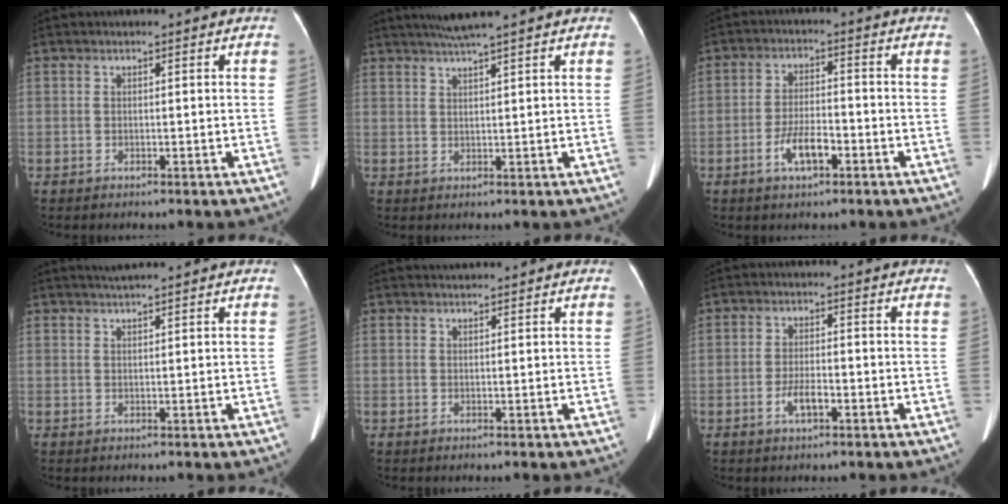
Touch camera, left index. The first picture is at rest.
{"total": 4.4, "force": [3.6, -1.1, 2.3], "torque": [-0.040, 0.014, 0.069]}
{"total": 5.5, "force": [-2.7, 1.9, 4.4], "torque": [-0.093, 0.003, -0.046]}
{"total": 2.7, "force": [2.4, -0.3, 1.2], "torque": [-0.015, 0.019, 0.044]}
{"total": 1.3, "force": [1.3, -0.2, 0.0], "torque": [-0.004, 0.016, 0.029]}
{"total": 3.4, "force": [-1.6, 1.1, 2.8], "torque": [-0.058, 0.001, -0.028]}